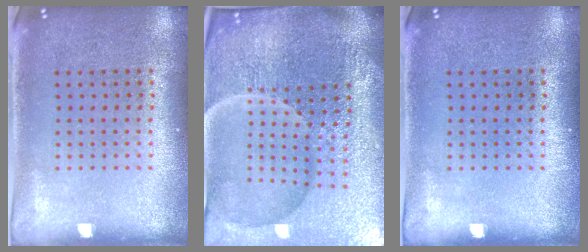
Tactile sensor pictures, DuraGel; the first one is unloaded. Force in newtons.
{"total": 7.2, "press": 6.3, "slide": 3.4}
{"total": 0.0}